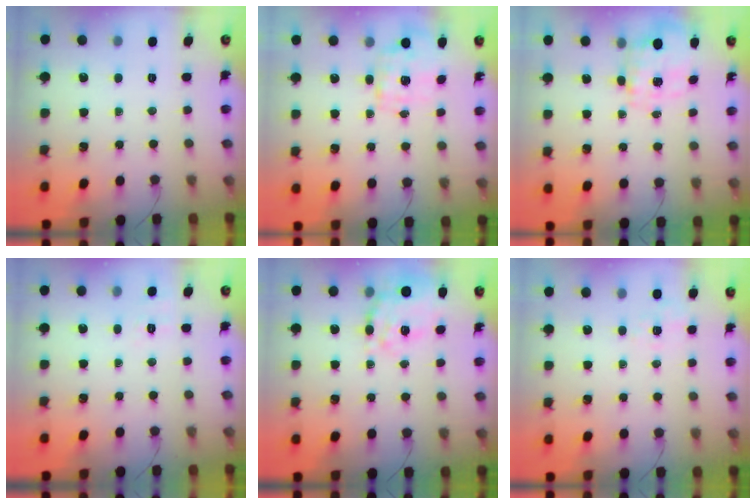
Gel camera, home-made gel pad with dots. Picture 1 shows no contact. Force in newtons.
{"total": 1.2, "press": 1.1, "slide": 0.5}
{"total": 2.7, "press": 2.6, "slide": 1.0}
{"total": 2.0, "press": 0.8, "slide": 1.8}
{"total": 13.0, "press": 12.3, "slide": 4.2}
{"total": 1.6, "press": 0.1, "slide": 1.6}